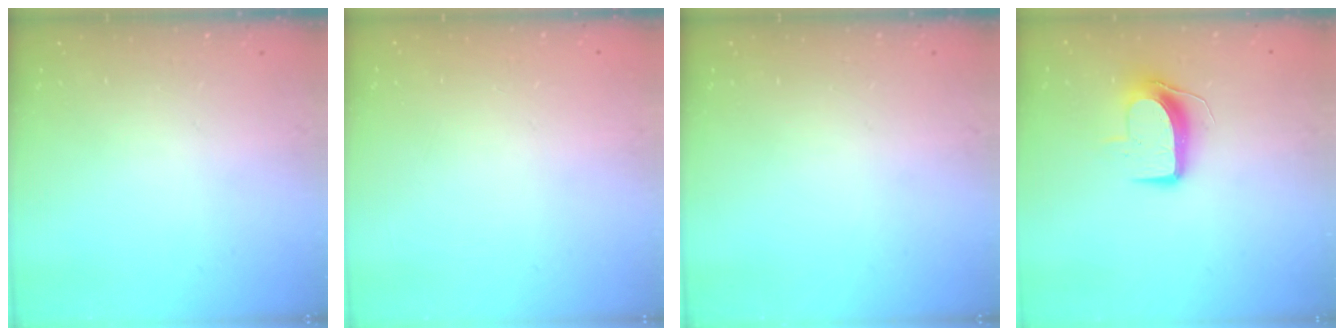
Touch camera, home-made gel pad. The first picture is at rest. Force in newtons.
{"total": 0.0}
{"total": 0.0}
{"total": 9.2, "press": 9.2, "slide": 0.3}